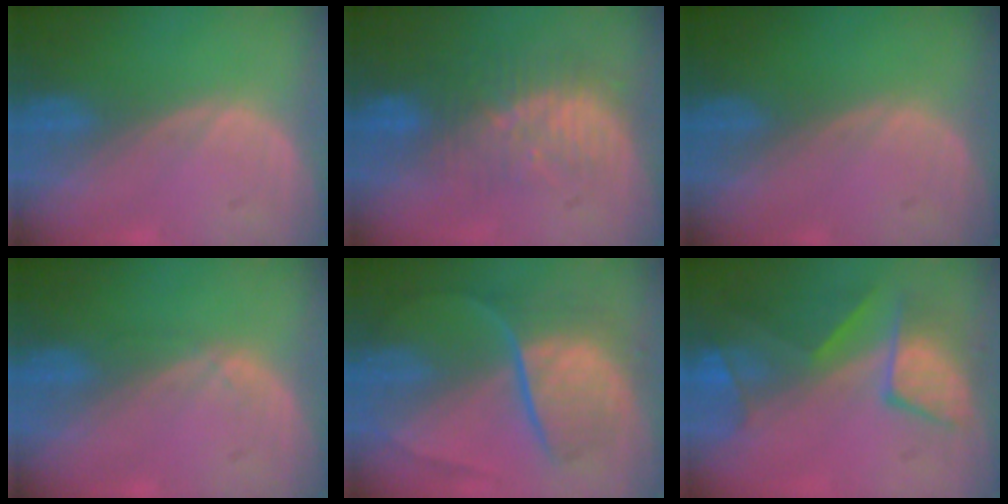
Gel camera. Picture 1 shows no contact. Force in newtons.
{"total": 8.4, "press": 7.8, "slide": 3.0}
{"total": 0.0}
{"total": 0.9, "press": 0.8, "slide": 0.2}
{"total": 8.6, "press": 7.8, "slide": 3.7}
{"total": 9.3, "press": 8.4, "slide": 4.0}